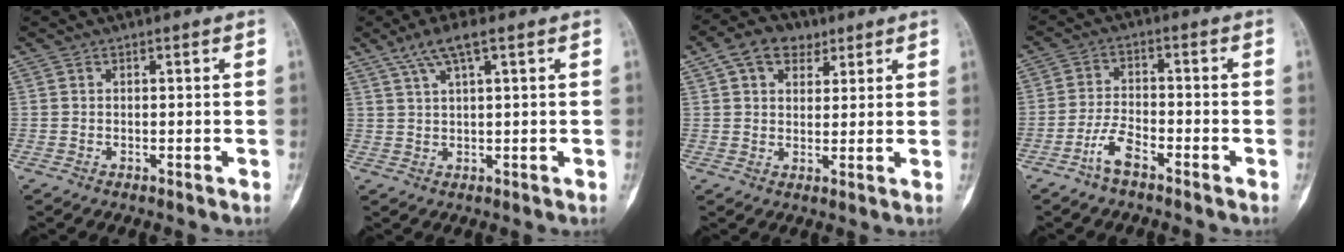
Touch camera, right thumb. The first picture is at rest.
{"total": 5.5, "force": [3.0, 0.8, 4.5], "torque": [-0.097, 0.007, 0.064]}
{"total": 7.9, "force": [3.9, 5.4, 4.3], "torque": [-0.042, 0.001, 0.064]}
{"total": 5.0, "force": [-3.4, 1.8, 3.2], "torque": [-0.065, 0.025, -0.068]}